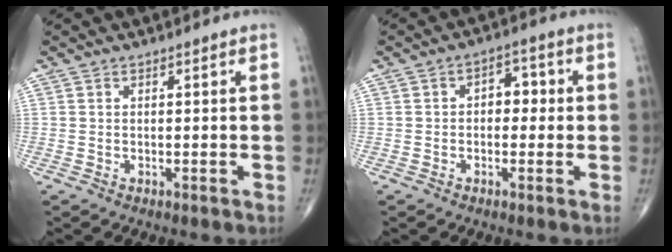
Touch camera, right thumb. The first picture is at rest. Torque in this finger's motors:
{"motor_torque": [-0.18, 0.17, 0.05, 0.02, 0.03]}